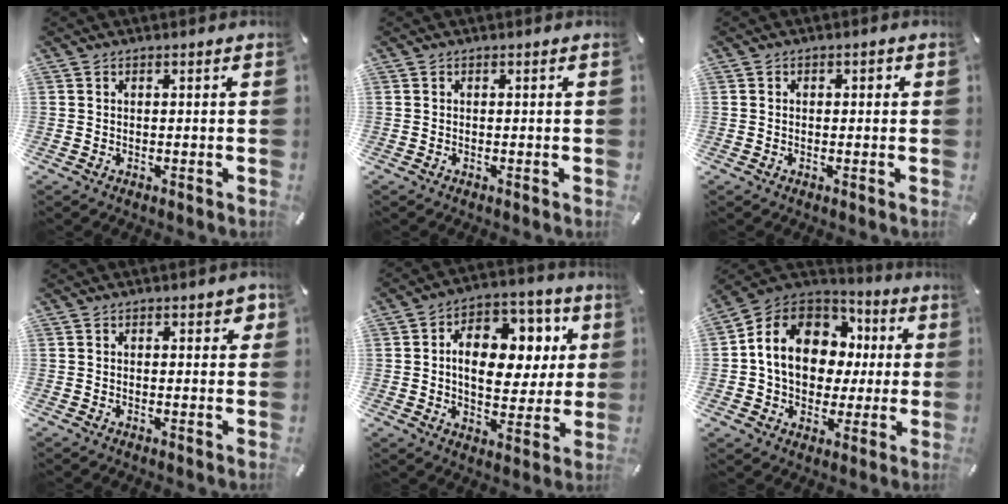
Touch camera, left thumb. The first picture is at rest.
{"total": 0.0}
{"total": 1.5, "force": [0.0, 1.0, 1.0], "torque": [-0.013, 0.004, -0.005]}
{"total": 2.1, "force": [0.9, 1.2, 1.5], "torque": [-0.014, -0.001, 0.012]}
{"total": 14.7, "force": [3.5, 10.1, 10.2], "torque": [-0.148, -0.015, 0.064]}
{"total": 14.6, "force": [2.4, 12.0, 7.9], "torque": [-0.153, -0.003, 0.049]}